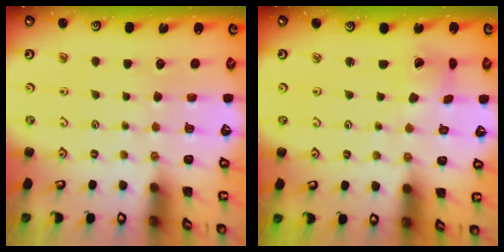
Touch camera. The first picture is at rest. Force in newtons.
{"total": 2.3, "press": 2.3, "slide": 0.3}